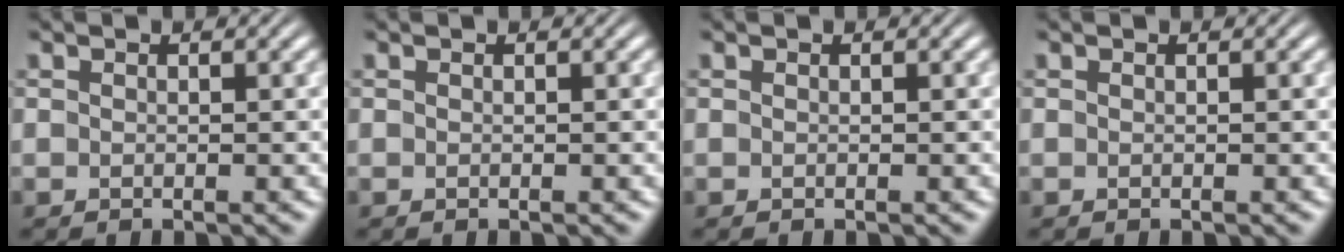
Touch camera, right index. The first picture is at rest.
{"total": 0.0}
{"total": 0.0}
{"total": 0.0}